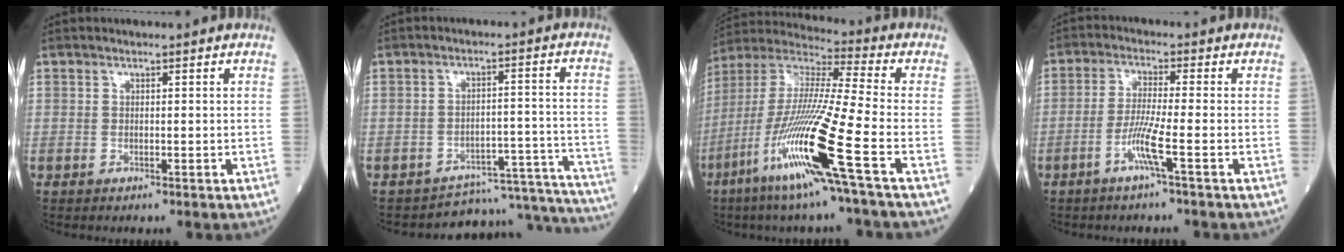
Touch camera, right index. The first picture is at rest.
{"total": 16.2, "force": [-16.2, 1.3, 0.4], "torque": [0.024, 0.050, -0.203]}
{"total": 18.5, "force": [-7.9, -1.0, 16.7], "torque": [-0.360, -0.040, -0.162]}
{"total": 5.1, "force": [-2.3, -0.8, 4.4], "torque": [-0.091, -0.007, -0.051]}